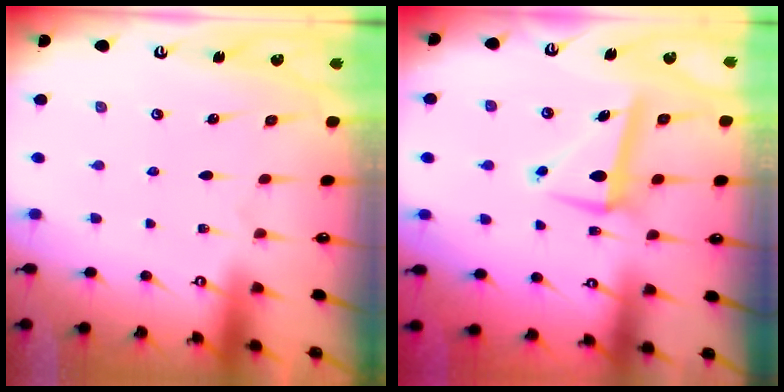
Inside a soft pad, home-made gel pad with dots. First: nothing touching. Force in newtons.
{"total": 9.7, "press": 9.5, "slide": 1.7}